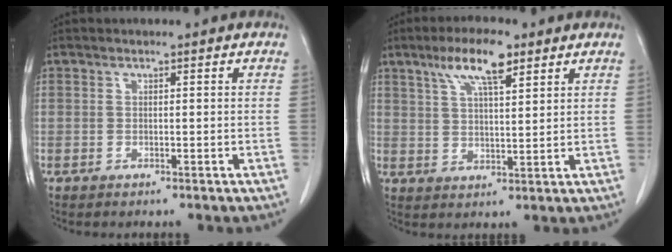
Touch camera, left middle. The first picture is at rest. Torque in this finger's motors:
{"motor_torque": [1.26, -0.88, 0.17, 0.07]}